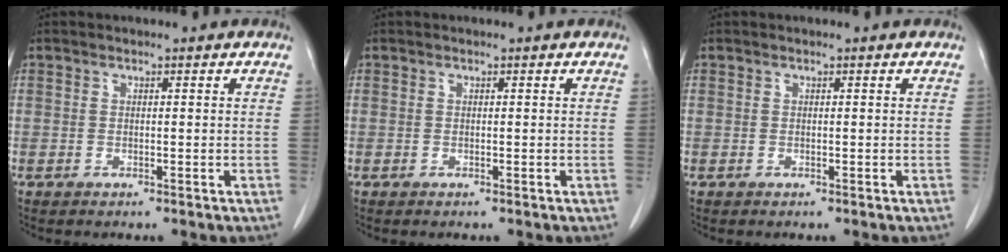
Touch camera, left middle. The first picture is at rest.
{"total": 0.0}
{"total": 0.0}